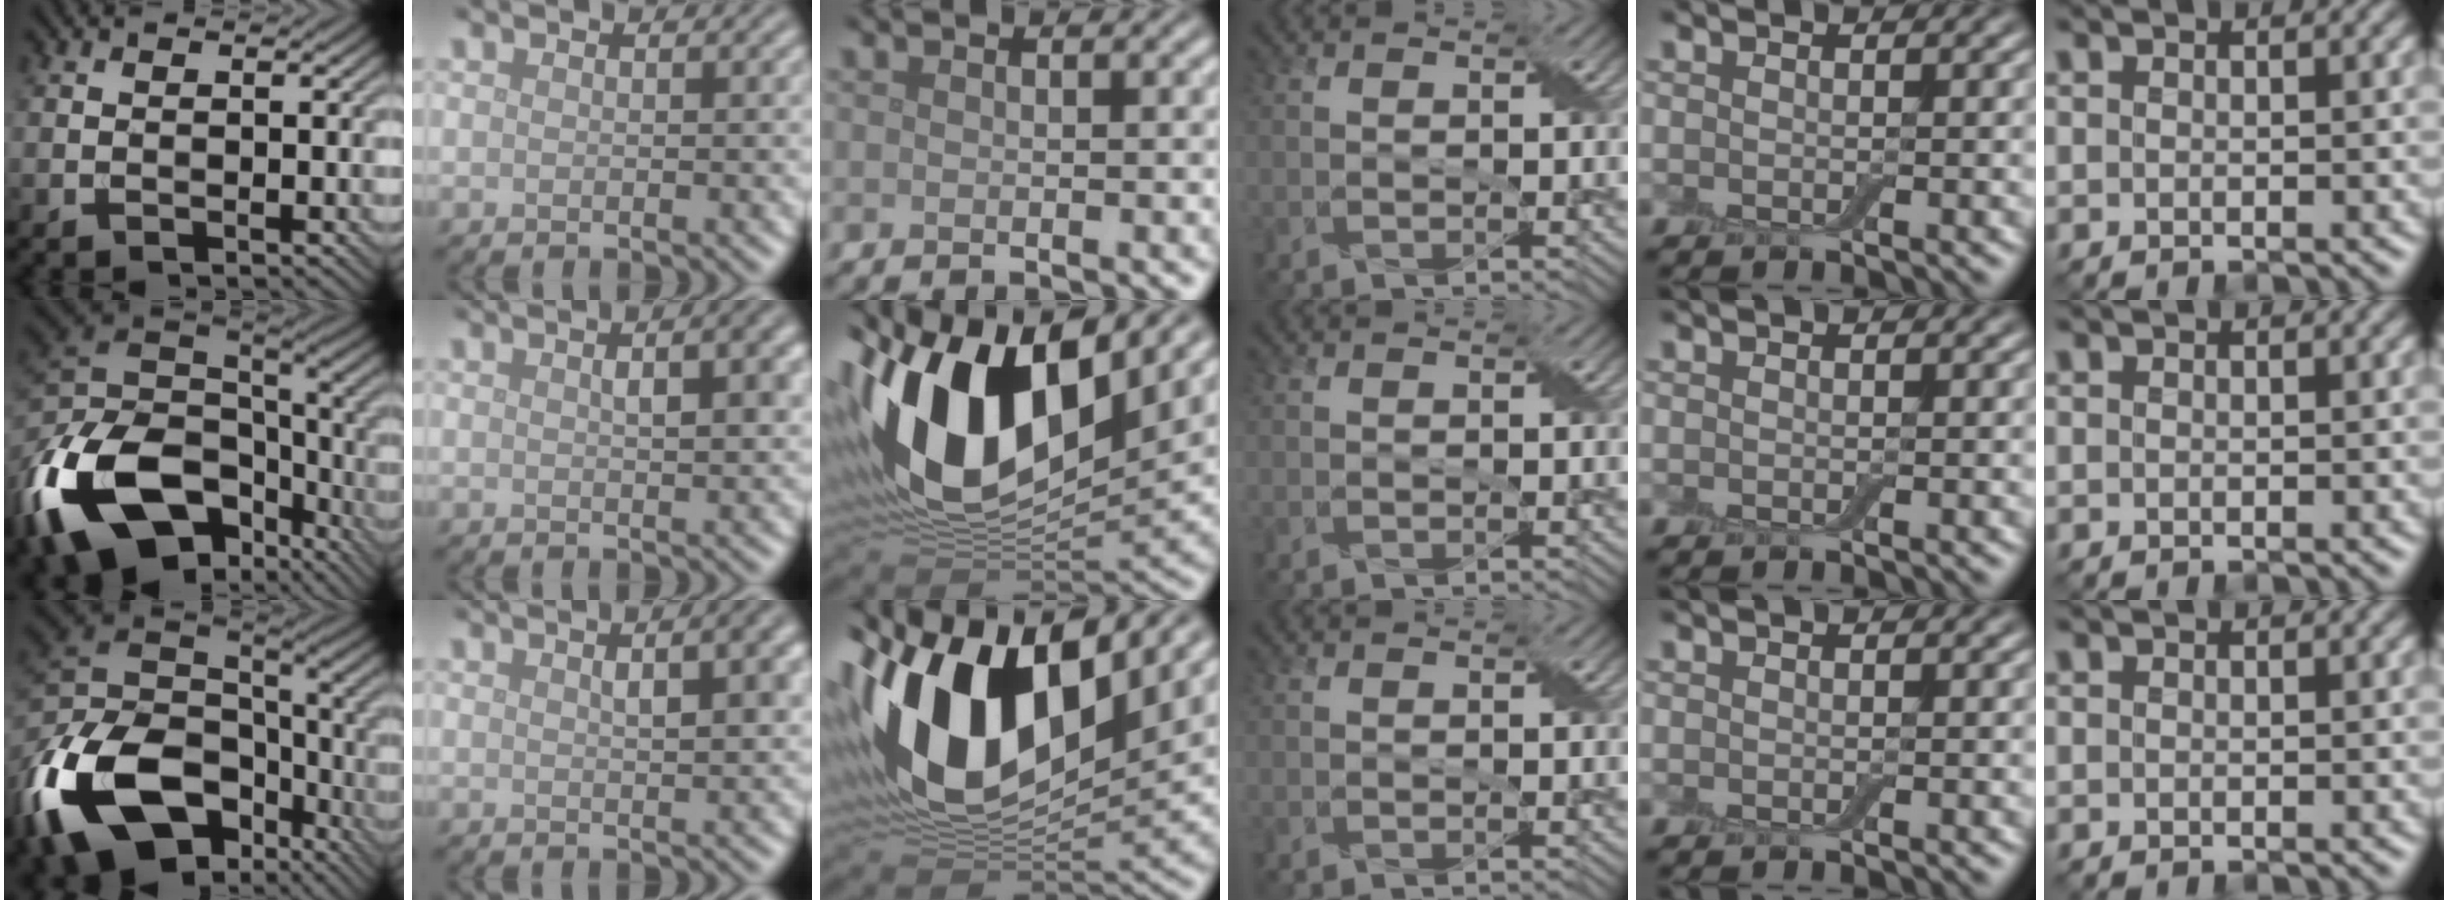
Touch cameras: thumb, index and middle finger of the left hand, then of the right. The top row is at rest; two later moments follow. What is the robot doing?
{"motion": "peel", "object": "aluminum foil"}